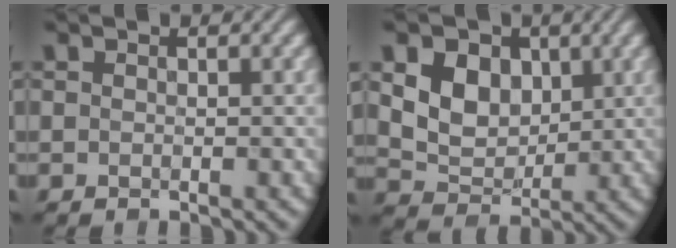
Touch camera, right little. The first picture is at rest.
{"total": 5.0, "force": [1.1, 3.9, 3.0], "torque": [-0.063, -0.008, 0.015]}